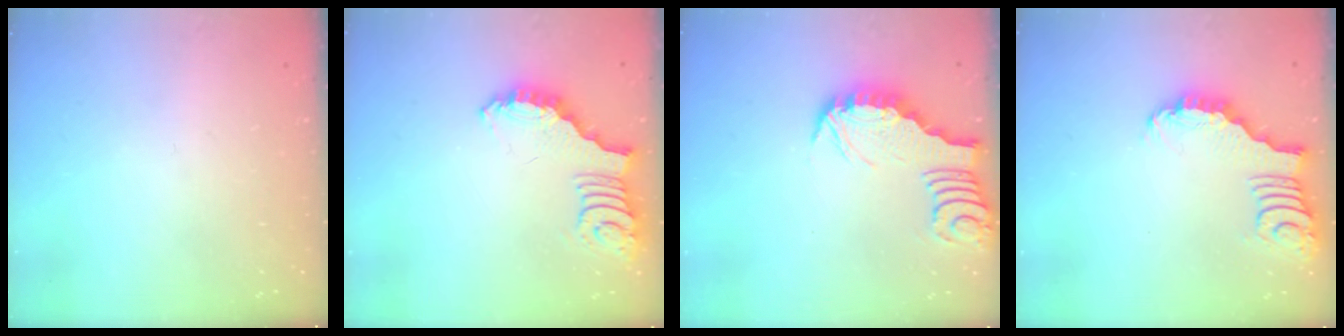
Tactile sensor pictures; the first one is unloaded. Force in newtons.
{"total": 2.7, "press": 2.6, "slide": 0.6}
{"total": 3.0, "press": 2.9, "slide": 0.3}
{"total": 3.2, "press": 3.2, "slide": 0.2}